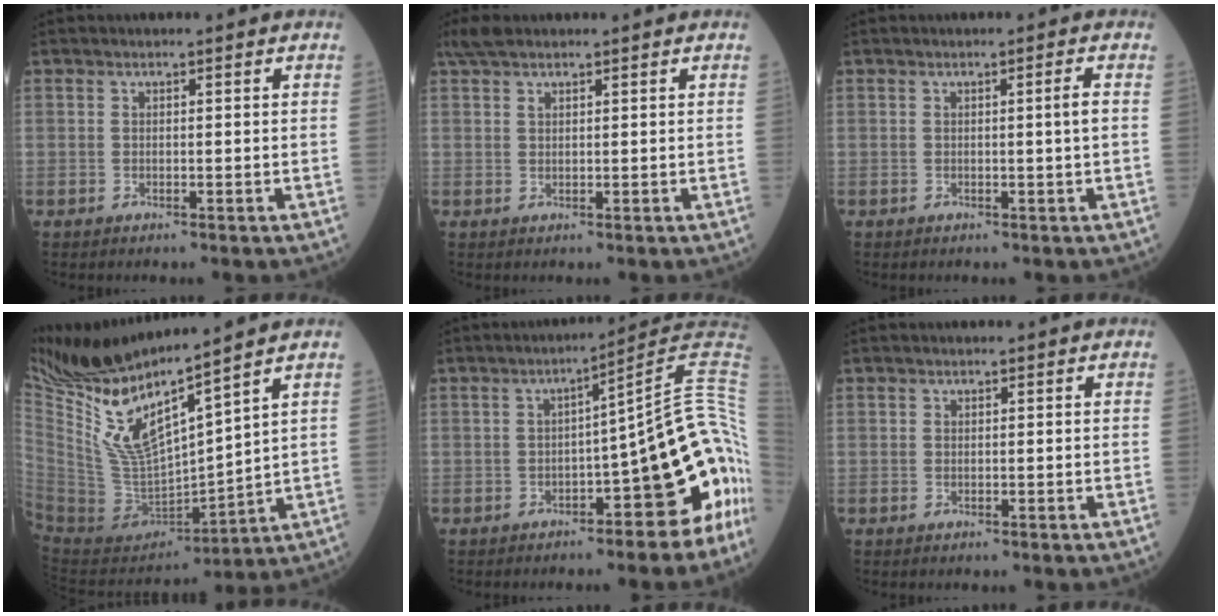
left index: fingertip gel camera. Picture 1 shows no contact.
{"total": 2.7, "force": [2.2, 1.0, 1.3], "torque": [-0.029, 0.017, 0.046]}
{"total": 1.5, "force": [0.0, -0.5, 1.5], "torque": [-0.023, -0.002, 0.000]}
{"total": 16.9, "force": [12.3, 2.0, 11.4], "torque": [-0.224, -0.014, 0.247]}
{"total": 13.8, "force": [-4.2, 1.9, 13.0], "torque": [-0.127, 0.034, -0.056]}
{"total": 0.0}